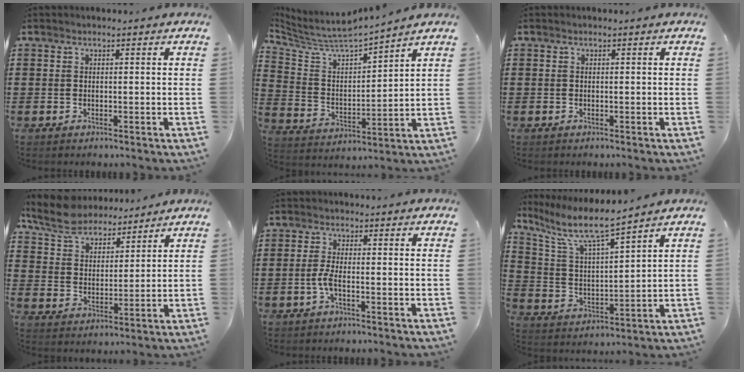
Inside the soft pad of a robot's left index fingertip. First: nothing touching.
{"total": 6.0, "force": [5.6, 0.5, 2.0], "torque": [-0.069, -0.046, 0.091]}
{"total": 0.0}
{"total": 7.2, "force": [6.4, 2.3, 2.2], "torque": [-0.072, -0.022, 0.116]}
{"total": 2.7, "force": [-1.2, 0.4, 2.4], "torque": [-0.067, -0.007, -0.028]}
{"total": 7.4, "force": [6.1, 0.7, 4.2], "torque": [-0.111, -0.036, 0.099]}